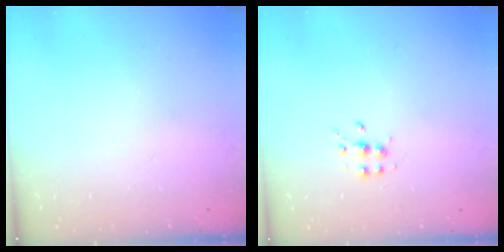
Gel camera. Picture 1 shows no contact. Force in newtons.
{"total": 4.8, "press": 4.7, "slide": 0.4}